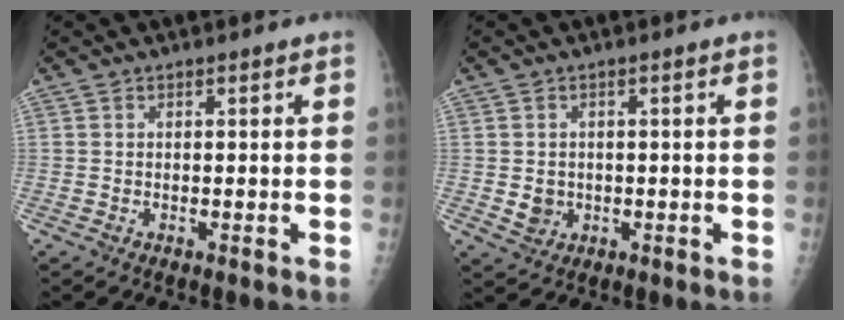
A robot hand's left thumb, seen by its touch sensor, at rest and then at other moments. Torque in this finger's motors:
{"motor_torque": [-0.02, -0.39, 0.23, 0.24, 0.07]}